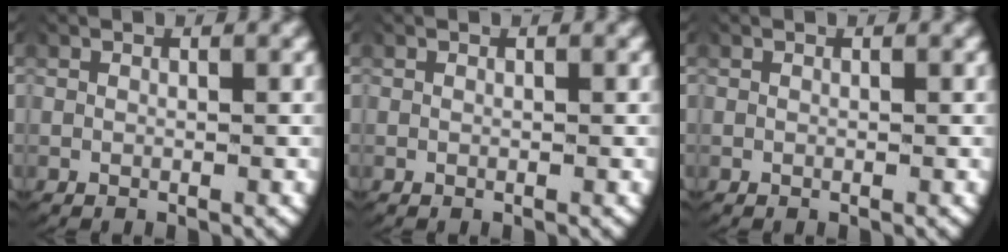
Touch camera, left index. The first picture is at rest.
{"total": 0.0}
{"total": 0.0}